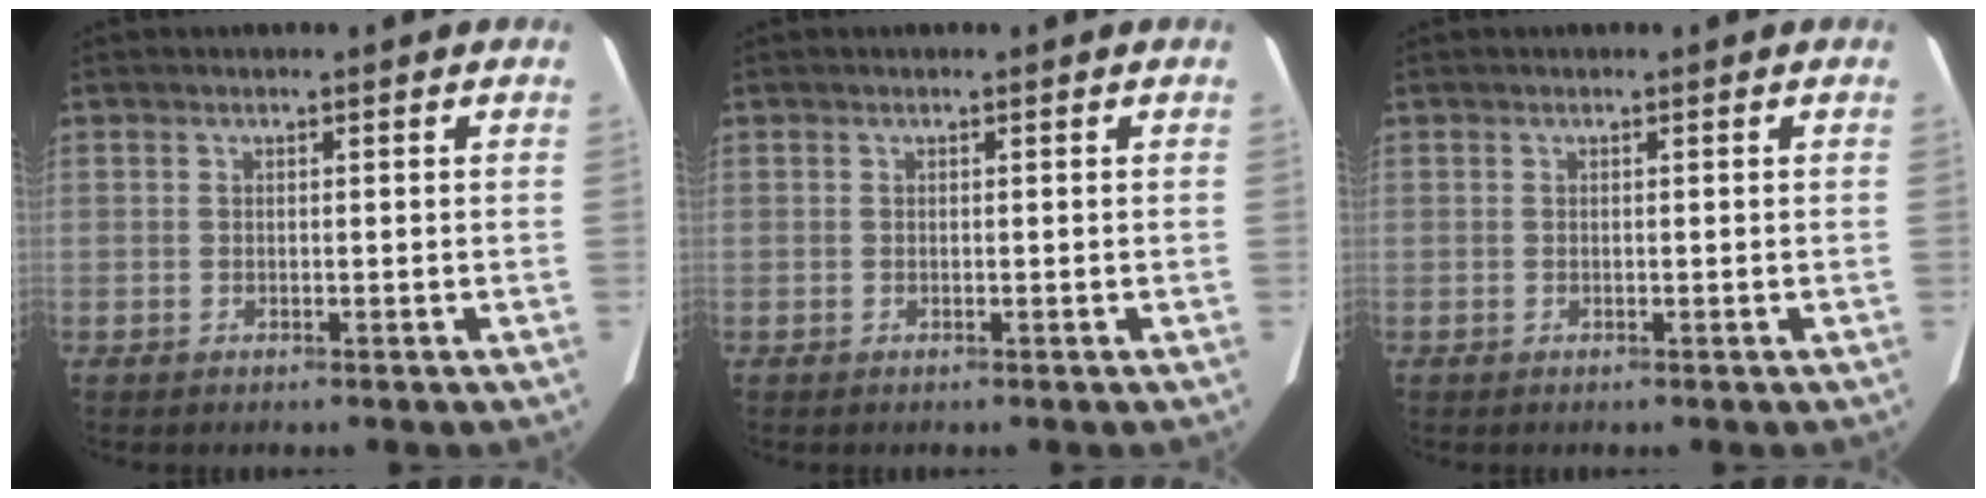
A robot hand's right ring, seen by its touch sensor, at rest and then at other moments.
{"total": 0.0}
{"total": 0.0}